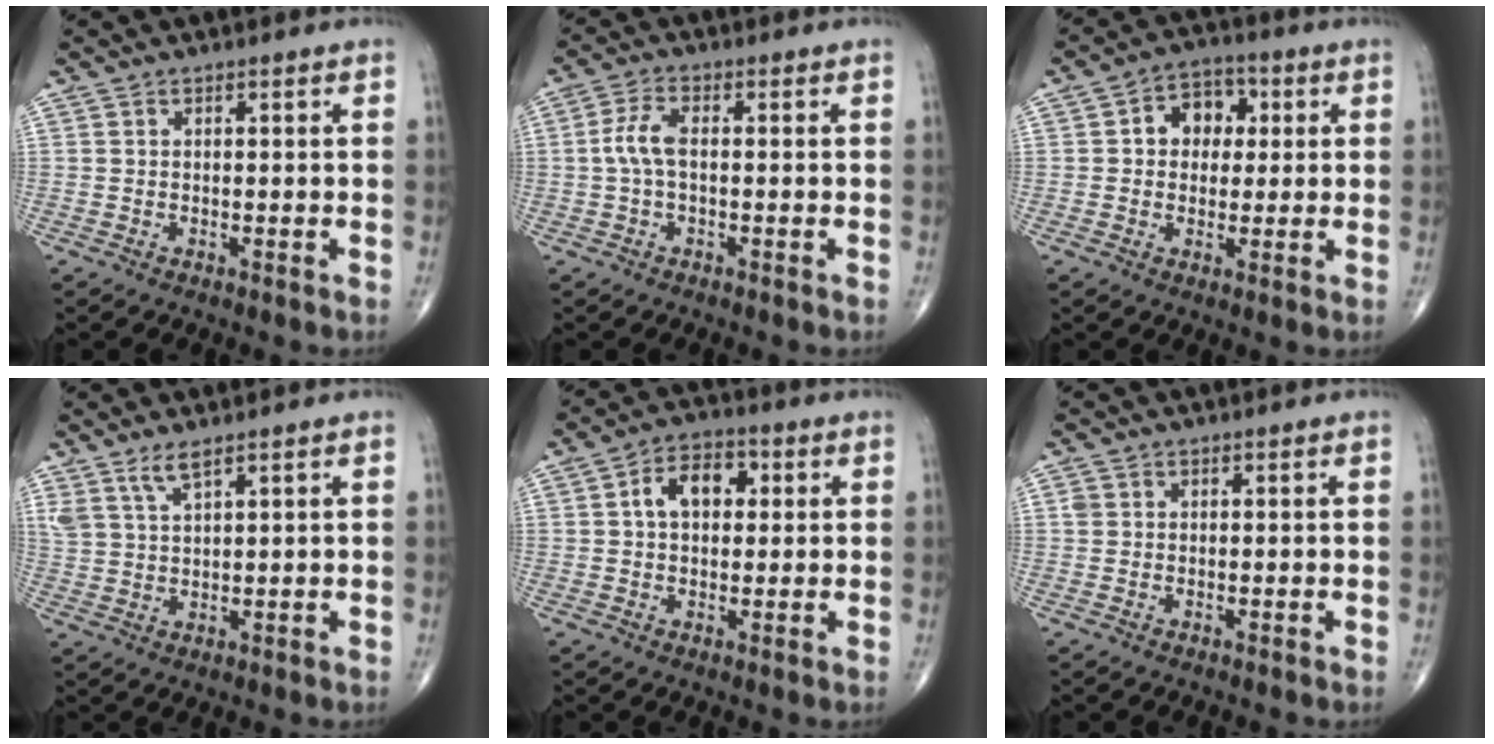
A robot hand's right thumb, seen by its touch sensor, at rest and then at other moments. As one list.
[{"total": 4.7, "force": [-0.2, 2.1, 4.2], "torque": [-0.100, 0.012, -0.007]}, {"total": 7.9, "force": [1.5, 6.2, 4.8], "torque": [-0.032, 0.013, 0.016]}, {"total": 3.9, "force": [3.0, 0.9, 2.4], "torque": [-0.053, -0.014, 0.065]}, {"total": 8.0, "force": [1.5, 5.3, 5.7], "torque": [-0.077, 0.017, 0.018]}, {"total": 1.1, "force": [0.2, 1.0, 0.4], "torque": [-0.002, 0.002, 0.003]}]